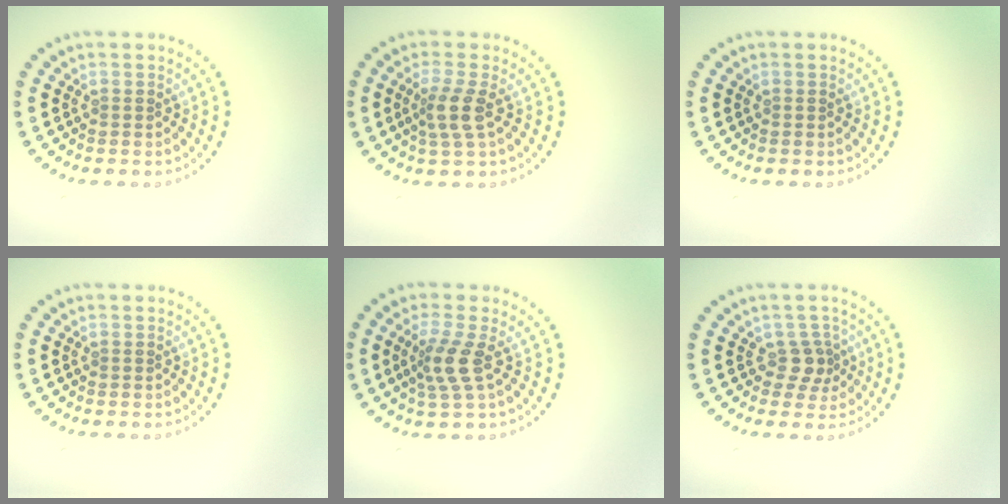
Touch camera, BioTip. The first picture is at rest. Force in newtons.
{"total": 2.5, "press": 2.0, "slide": 1.5}
{"total": 0.0}
{"total": 0.0}
{"total": 2.8, "press": 2.2, "slide": 1.8}
{"total": 2.1, "press": 1.6, "slide": 1.3}